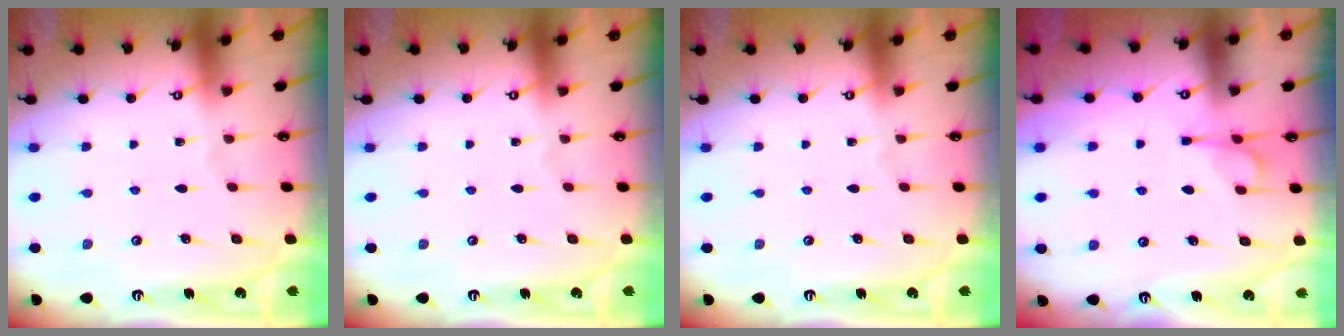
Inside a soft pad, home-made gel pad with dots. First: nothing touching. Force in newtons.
{"total": 0.0}
{"total": 0.0}
{"total": 2.9, "press": 2.7, "slide": 1.1}